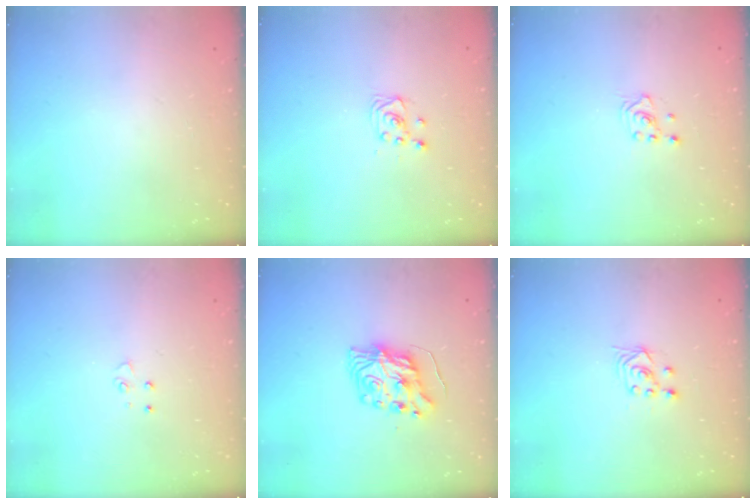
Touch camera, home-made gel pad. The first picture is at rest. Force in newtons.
{"total": 2.9, "press": 2.9, "slide": 0.4}
{"total": 1.6, "press": 1.5, "slide": 0.2}
{"total": 4.1, "press": 4.1, "slide": 0.5}
{"total": 8.9, "press": 8.9, "slide": 0.9}
{"total": 2.8, "press": 2.4, "slide": 1.4}